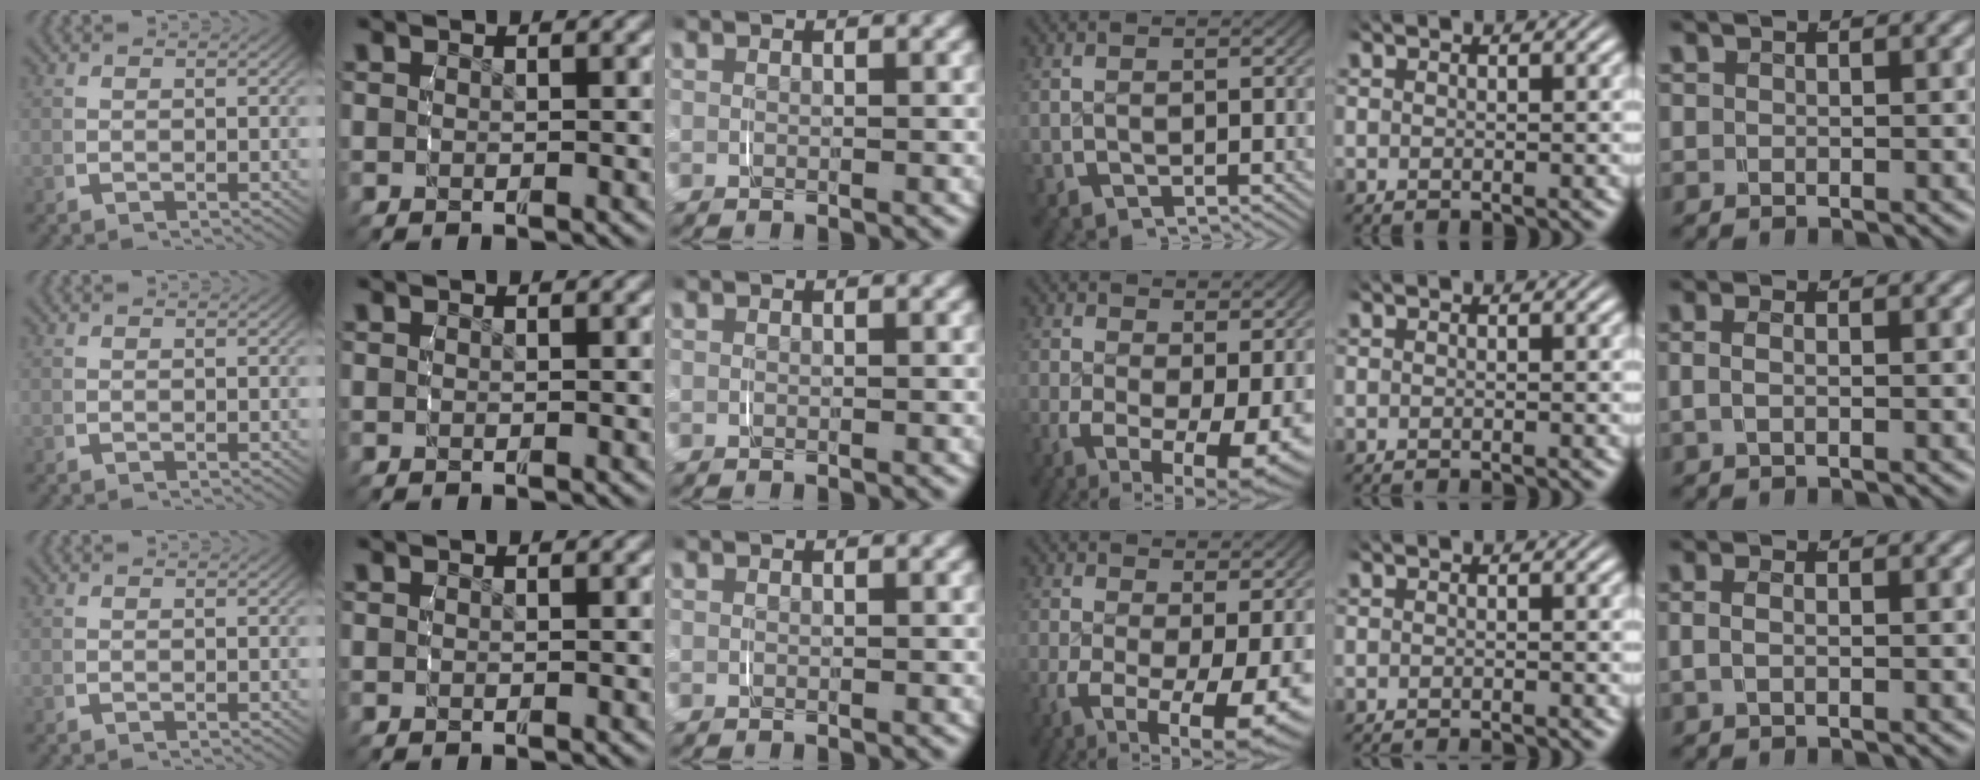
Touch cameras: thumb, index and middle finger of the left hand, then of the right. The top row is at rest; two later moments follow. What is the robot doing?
{"motion": "grasp_and_lifting", "object": "shoes"}